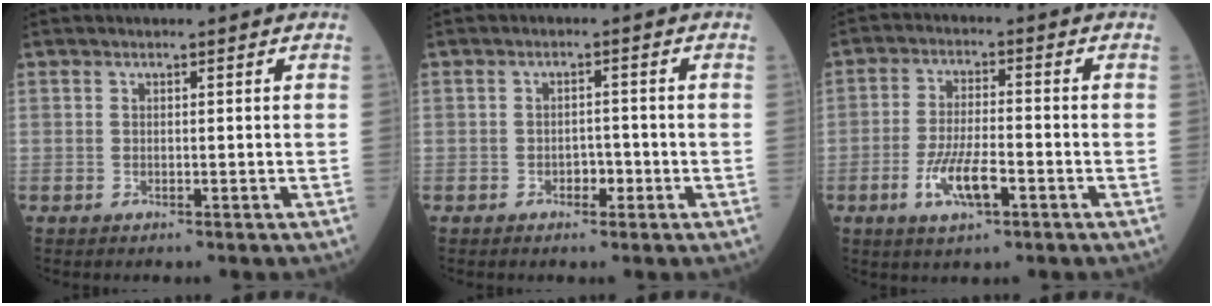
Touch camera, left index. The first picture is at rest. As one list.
[{"total": 2.1, "force": [-1.1, 1.2, 1.3], "torque": [-0.011, 0.007, -0.017]}, {"total": 7.0, "force": [-3.1, 1.8, 6.0], "torque": [-0.121, -0.006, -0.055]}]